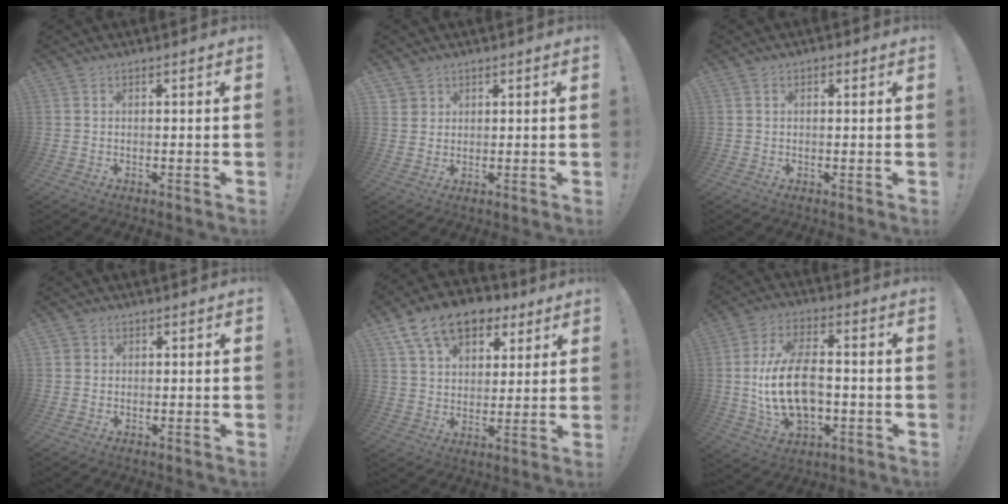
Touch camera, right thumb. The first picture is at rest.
{"total": 2.7, "force": [1.8, 2.0, 0.2], "torque": [-0.002, -0.010, 0.032]}
{"total": 0.8, "force": [0.2, 0.7, 0.3], "torque": [0.000, 0.000, 0.002]}
{"total": 1.1, "force": [0.4, 1.0, 0.1], "torque": [0.001, -0.002, 0.007]}
{"total": 14.9, "force": [8.9, 9.3, 7.5], "torque": [-0.120, -0.046, 0.165]}
{"total": 18.3, "force": [-1.7, 11.3, 14.4], "torque": [-0.272, 0.004, -0.031]}